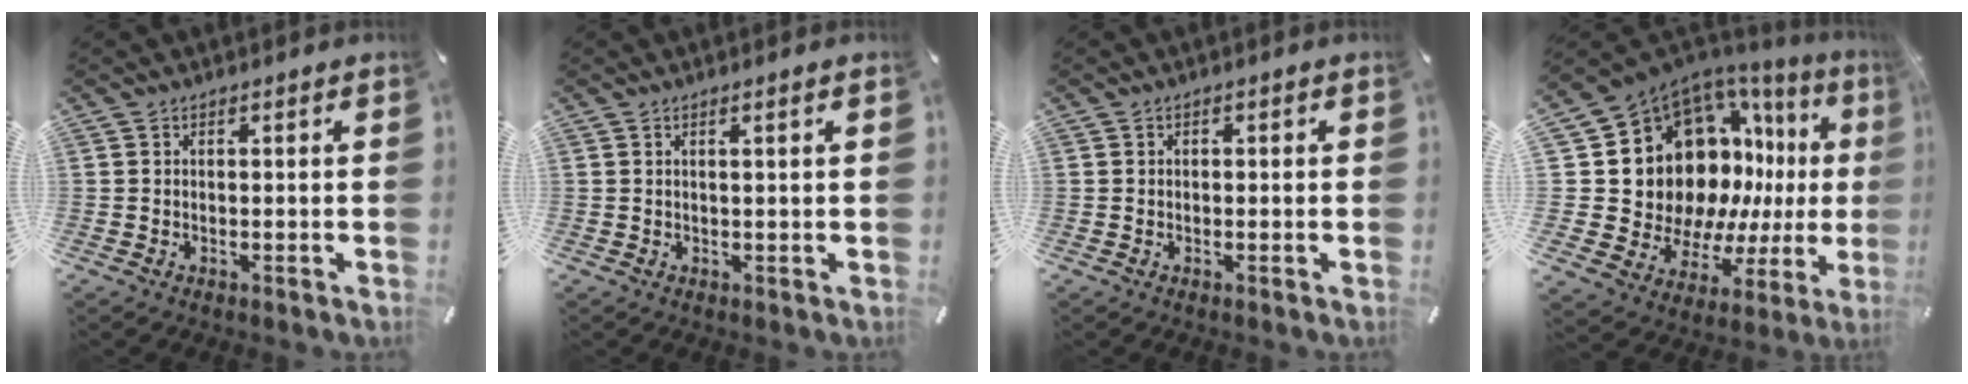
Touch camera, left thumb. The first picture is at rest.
{"total": 1.3, "force": [0.4, -0.2, 1.3], "torque": [-0.021, -0.003, 0.006]}
{"total": 0.7, "force": [-0.1, 0.7, -0.2], "torque": [0.003, 0.006, -0.004]}
{"total": 21.6, "force": [5.6, 16.5, 12.8], "torque": [-0.224, -0.081, 0.157]}